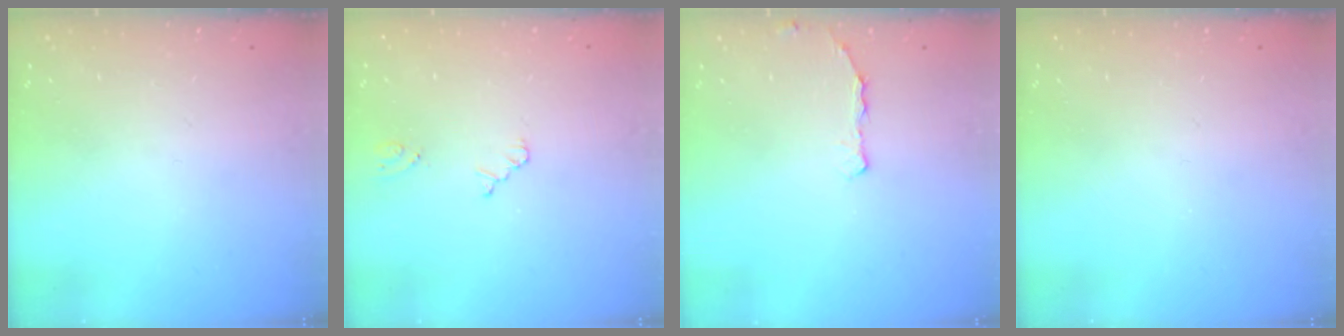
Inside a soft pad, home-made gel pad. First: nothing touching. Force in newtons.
{"total": 2.3, "press": 2.3, "slide": 0.4}
{"total": 3.2, "press": 2.9, "slide": 1.4}
{"total": 0.0}